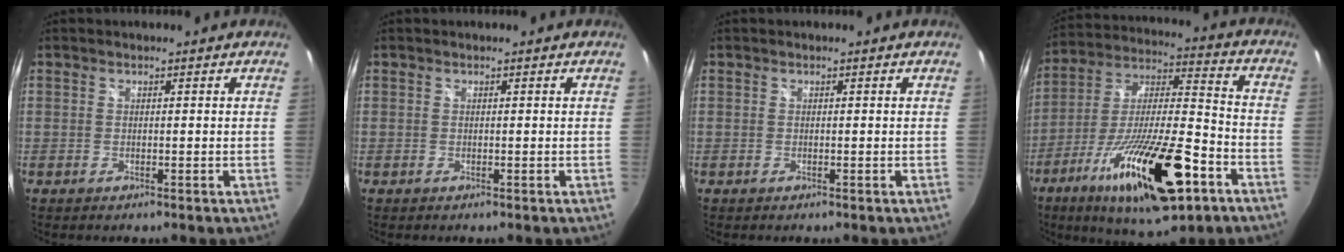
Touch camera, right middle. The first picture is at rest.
{"total": 0.0}
{"total": 0.0}
{"total": 24.3, "force": [-12.2, 6.5, 20.0], "torque": [-0.356, -0.040, -0.202]}